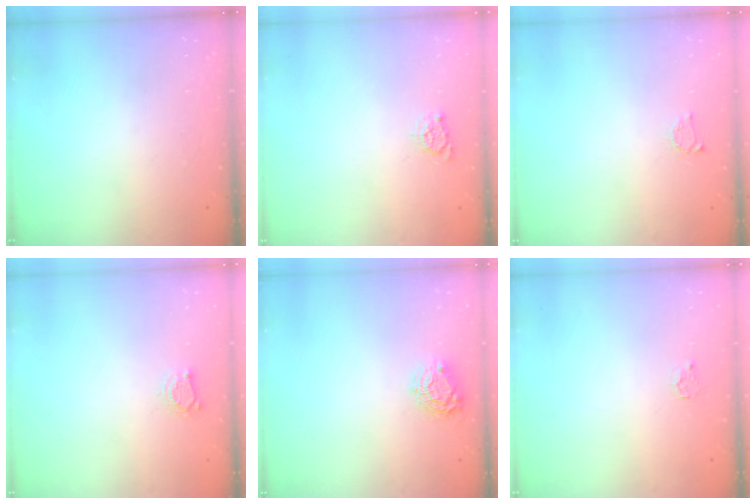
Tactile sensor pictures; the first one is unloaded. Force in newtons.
{"total": 3.3, "press": 3.3, "slide": 0.4}
{"total": 2.2, "press": 2.2, "slide": 0.4}
{"total": 3.7, "press": 3.7, "slide": 0.4}
{"total": 7.8, "press": 7.7, "slide": 0.3}
{"total": 3.3, "press": 3.3, "slide": 0.3}